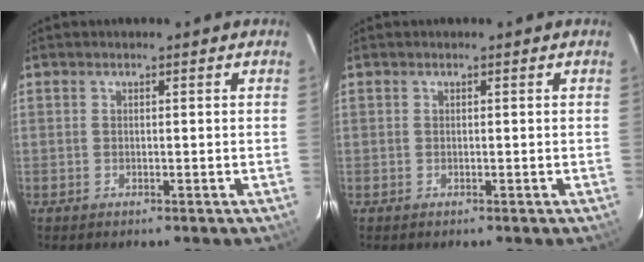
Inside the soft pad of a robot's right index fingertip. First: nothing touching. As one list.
[{"total": 0.0}]